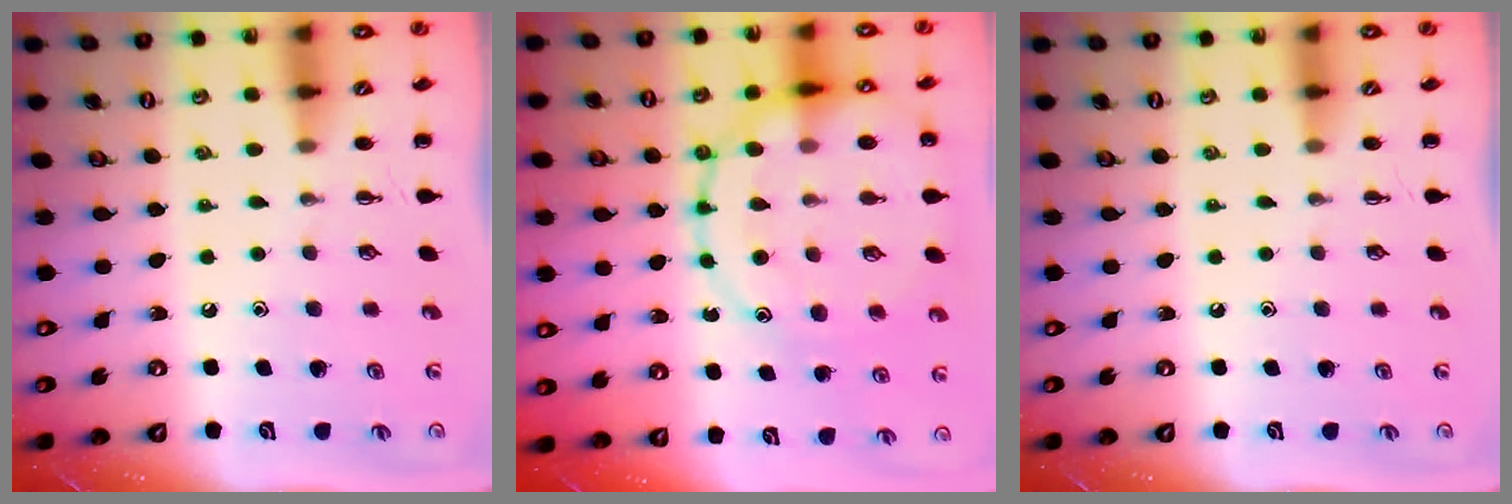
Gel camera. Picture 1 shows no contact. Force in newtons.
{"total": 21.0, "press": 20.9, "slide": 1.4}
{"total": 0.0}